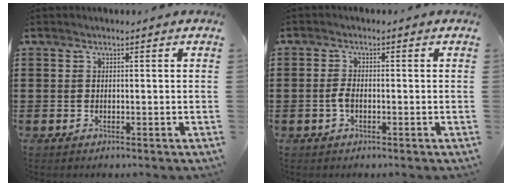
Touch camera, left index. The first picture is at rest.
{"total": 2.3, "force": [-0.6, 0.9, 2.0], "torque": [-0.054, -0.003, -0.017]}